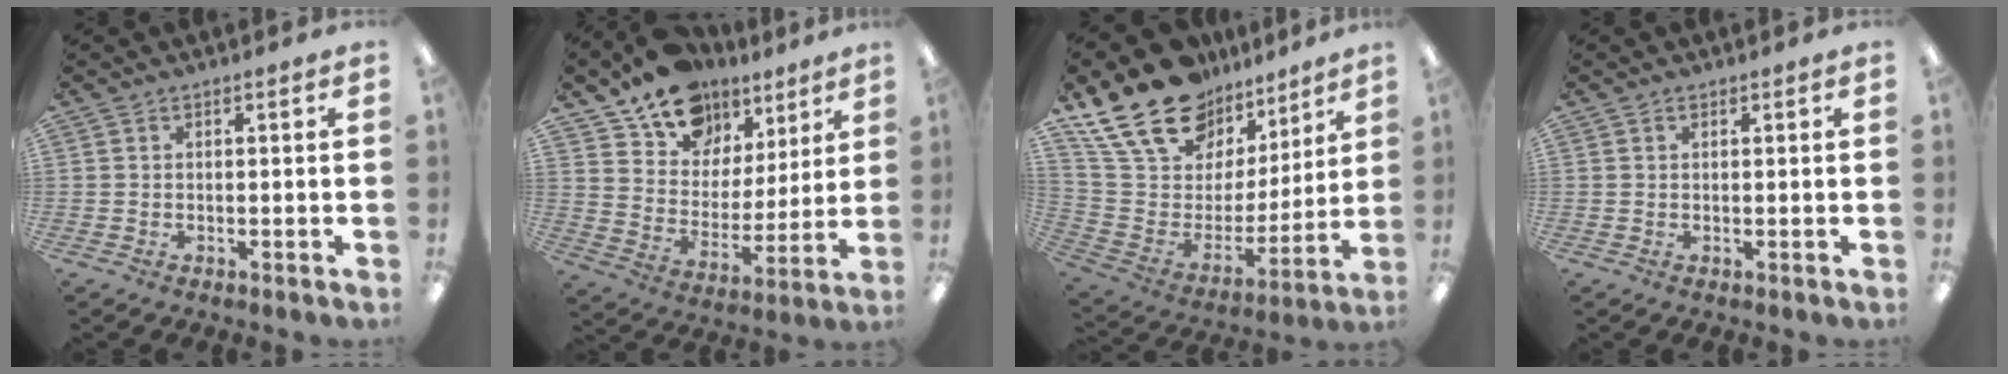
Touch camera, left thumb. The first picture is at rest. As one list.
[{"total": 13.9, "force": [10.7, 8.2, 3.4], "torque": [-0.075, -0.075, 0.201]}, {"total": 22.1, "force": [15.9, 12.3, 9.2], "torque": [-0.179, -0.101, 0.299]}, {"total": 0.5, "force": [0.4, 0.3, 0.2], "torque": [-0.005, 0.002, 0.007]}]